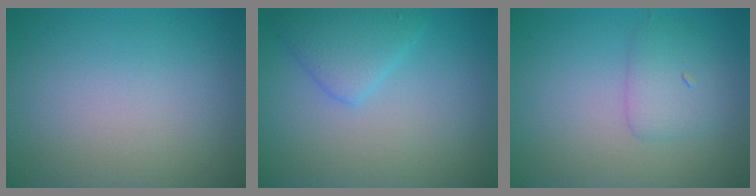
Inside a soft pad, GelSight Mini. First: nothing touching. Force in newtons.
{"total": 2.8, "press": 2.8, "slide": 0.2}
{"total": 2.3, "press": 2.3, "slide": 0.1}